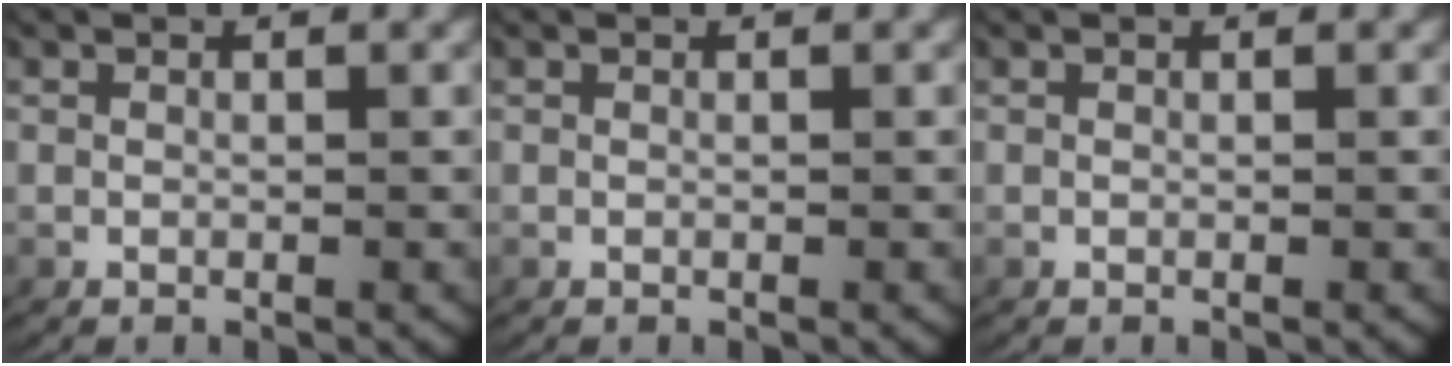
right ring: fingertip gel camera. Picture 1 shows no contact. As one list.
[{"total": 0.0}, {"total": 0.0}]